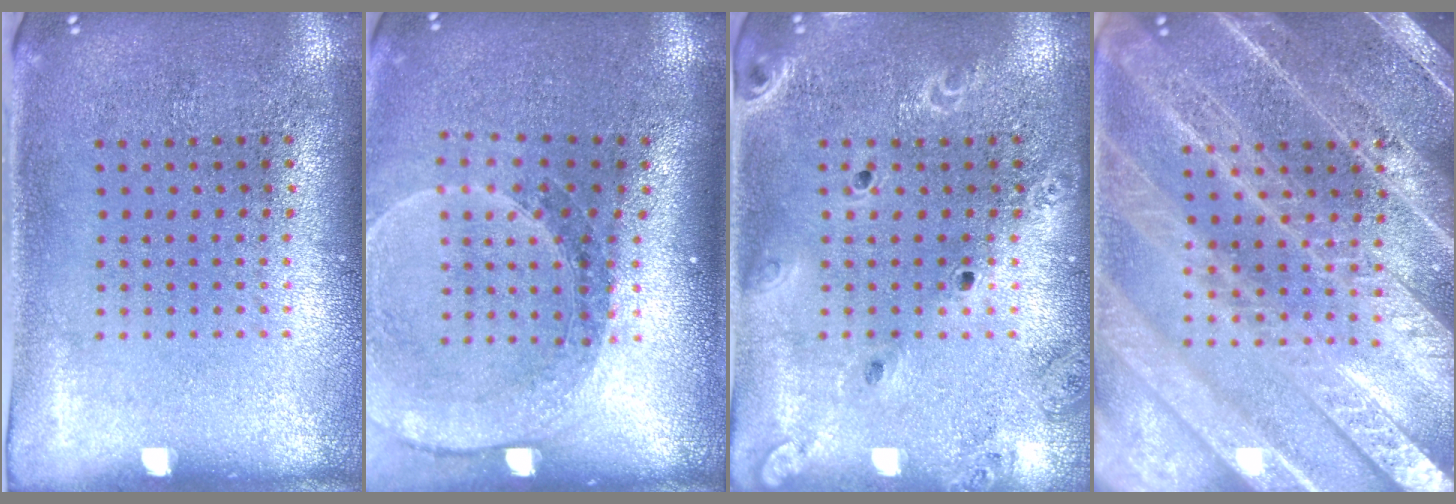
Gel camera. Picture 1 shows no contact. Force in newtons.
{"total": 1.7, "press": 1.7, "slide": 0.2}
{"total": 1.9, "press": 1.8, "slide": 0.7}
{"total": 6.1, "press": 6.0, "slide": 0.8}